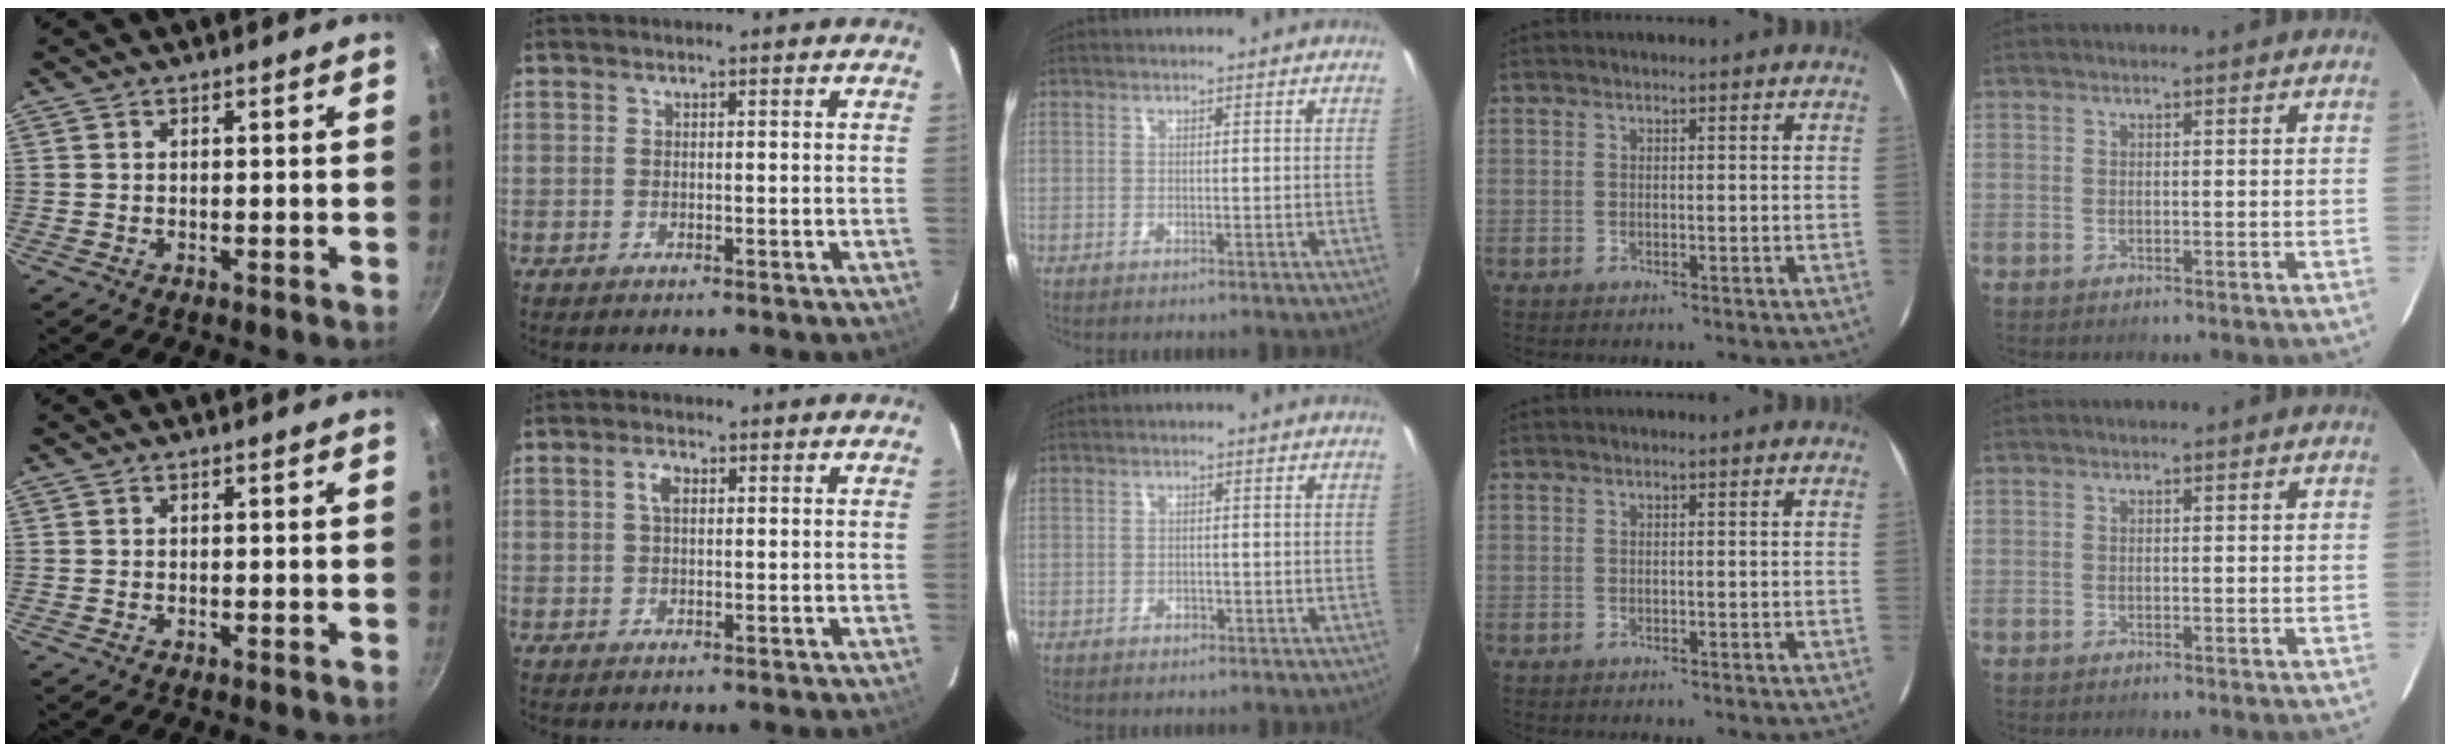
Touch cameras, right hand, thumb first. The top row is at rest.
{"index": {"total": 2.4, "force": [0.6, 1.4, 1.9], "torque": [-0.038, 0.008, 0.011]}, "middle": {"total": 1.1, "force": [-0.7, 0.9, 0.2], "torque": [-0.002, -0.001, -0.010]}}